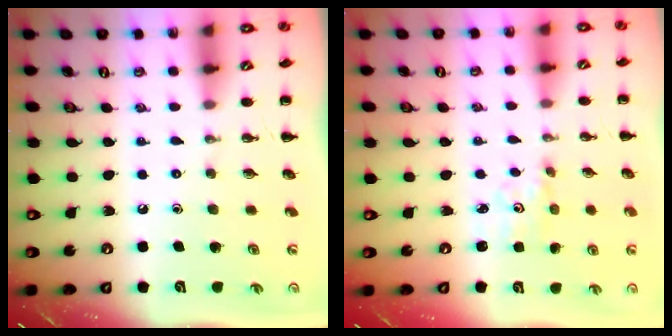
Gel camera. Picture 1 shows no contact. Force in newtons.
{"total": 1.8, "press": 1.8, "slide": 0.5}